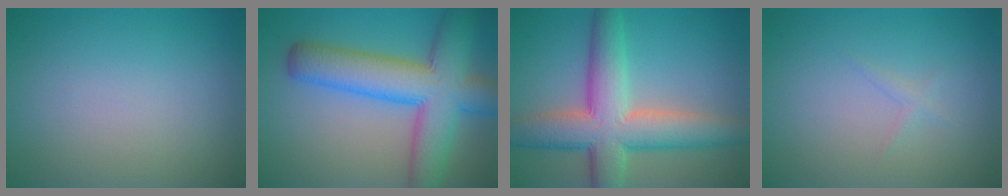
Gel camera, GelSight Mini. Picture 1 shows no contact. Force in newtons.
{"total": 9.9, "press": 9.9, "slide": 0.4}
{"total": 8.9, "press": 8.9, "slide": 0.2}
{"total": 0.7, "press": 0.7, "slide": 0.0}